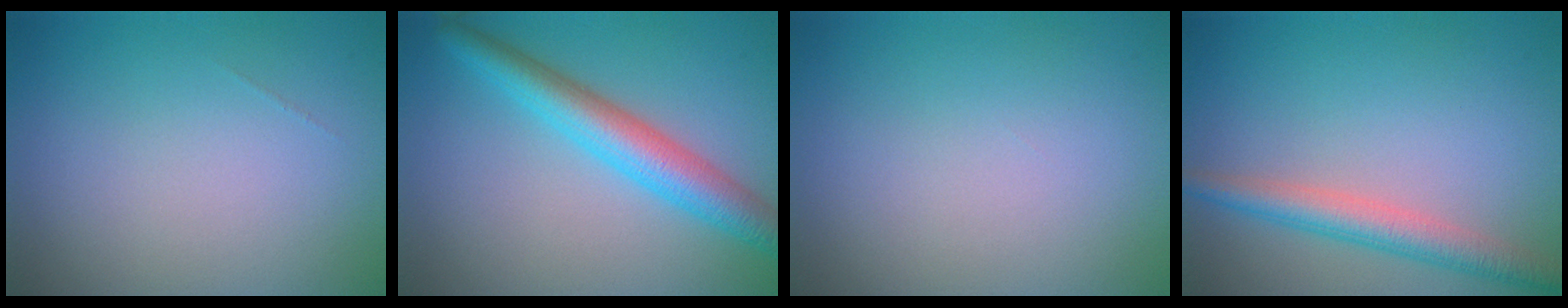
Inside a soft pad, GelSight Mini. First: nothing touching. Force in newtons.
{"total": 5.1, "press": 5.1, "slide": 0.2}
{"total": 0.0}
{"total": 3.6, "press": 3.6, "slide": 0.1}